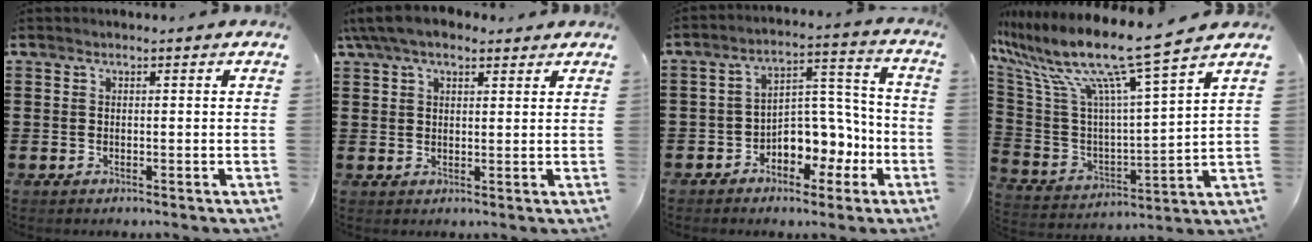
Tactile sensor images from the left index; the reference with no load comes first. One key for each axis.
{"total": 5.7, "fx": 4.2, "fy": 2.1, "fz": 3.2, "tx": -0.073, "ty": 0.006, "tz": 0.078}
{"total": 6.3, "fx": -2.9, "fy": 4.4, "fz": 3.4, "tx": -0.060, "ty": 0.003, "tz": -0.059}
{"total": 12.2, "fx": 9.5, "fy": 0.3, "fz": 7.7, "tx": -0.188, "ty": -0.066, "tz": 0.153}